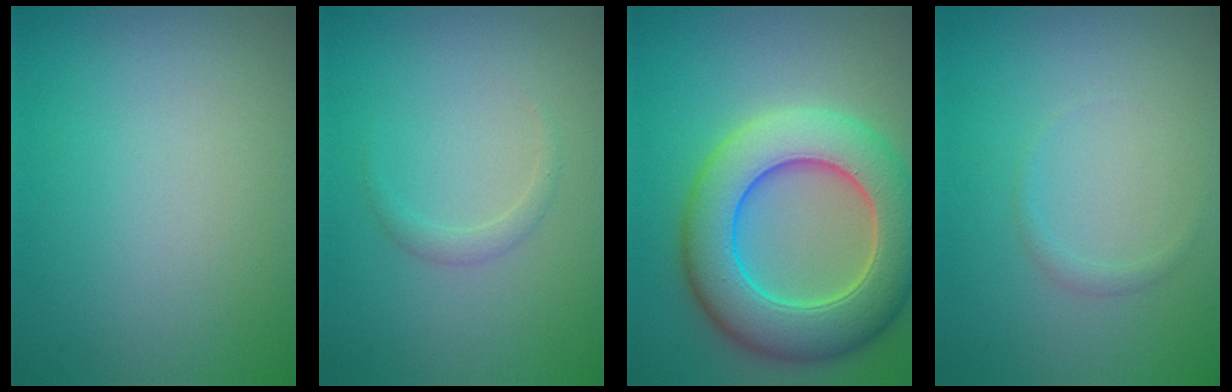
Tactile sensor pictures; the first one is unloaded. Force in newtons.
{"total": 1.1, "press": 1.1, "slide": 0.0}
{"total": 9.8, "press": 9.7, "slide": 0.6}
{"total": 0.7, "press": 0.7, "slide": 0.0}